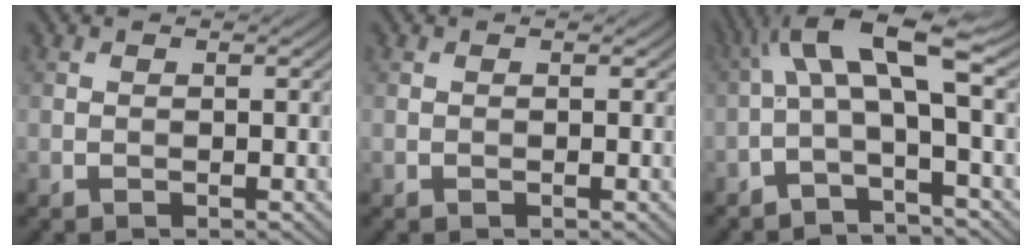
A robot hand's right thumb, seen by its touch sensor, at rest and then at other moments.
{"total": 0.0}
{"total": 8.4, "force": [0.1, 1.7, 8.2], "torque": [-0.145, 0.034, -0.014]}